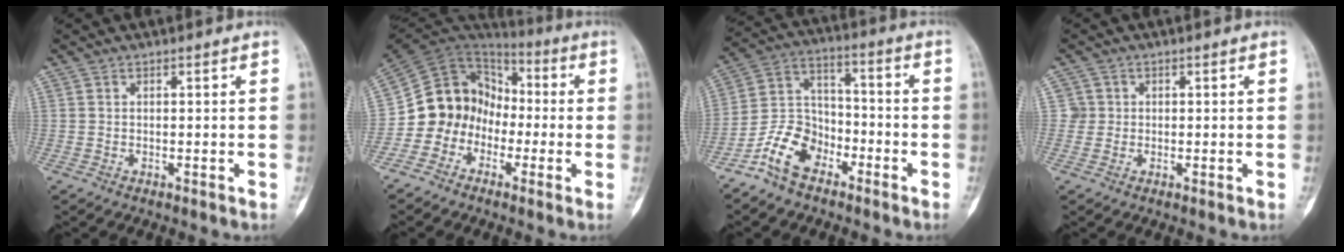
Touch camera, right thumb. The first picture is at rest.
{"total": 13.4, "force": [-4.4, 11.8, 4.6], "torque": [-0.052, 0.086, -0.086]}
{"total": 10.7, "force": [-6.8, 6.7, 4.8], "torque": [-0.077, 0.063, -0.142]}
{"total": 2.1, "force": [0.3, 2.0, -0.2], "torque": [0.023, 0.006, 0.000]}